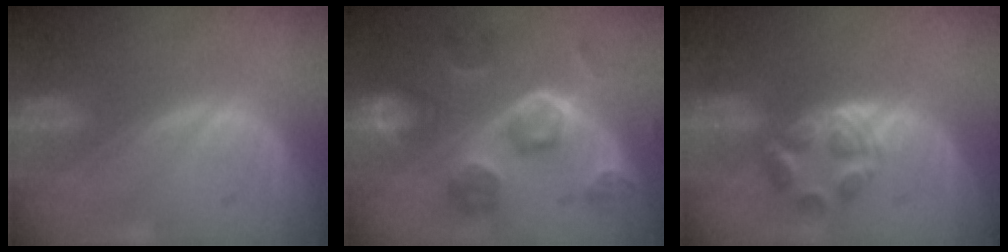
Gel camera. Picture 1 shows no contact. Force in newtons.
{"total": 8.9, "press": 8.9, "slide": 0.7}
{"total": 5.9, "press": 5.1, "slide": 3.1}